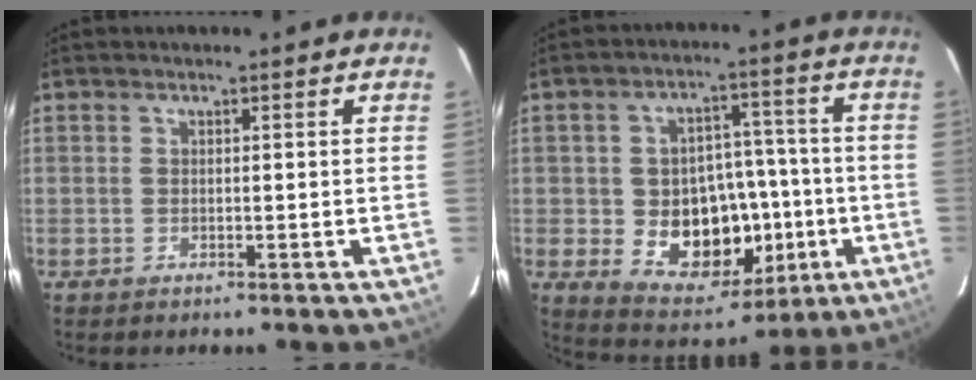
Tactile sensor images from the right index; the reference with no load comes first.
{"total": 15.6, "force": [-3.2, 11.8, 9.7], "torque": [-0.183, 0.011, -0.024]}